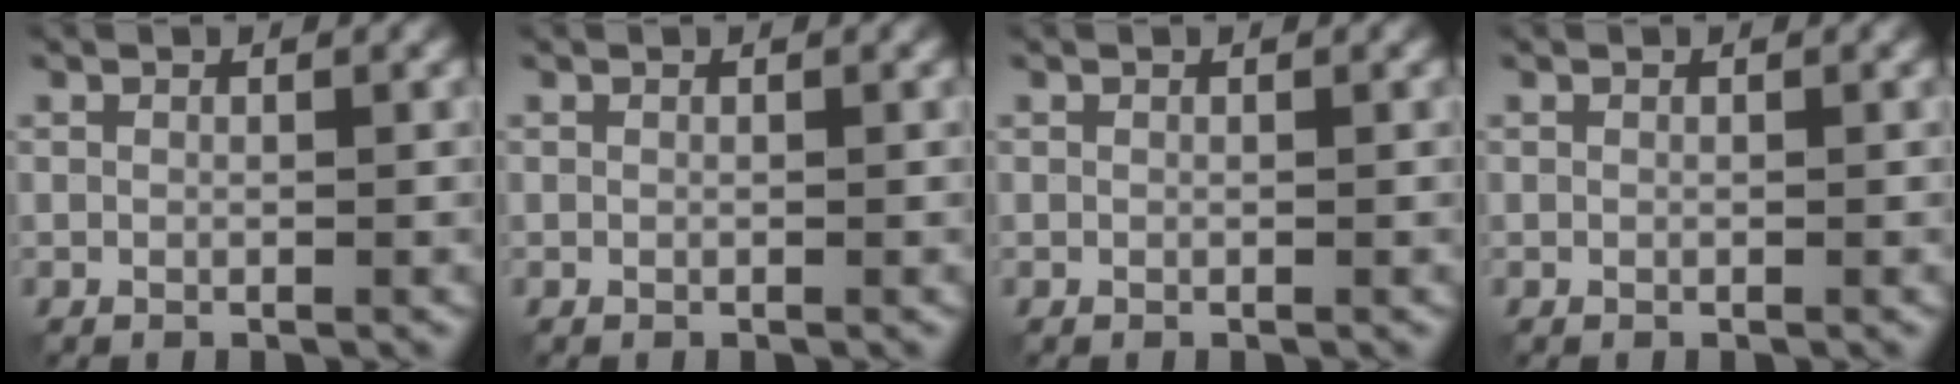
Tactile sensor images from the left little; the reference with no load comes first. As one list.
[{"total": 0.0}, {"total": 0.0}, {"total": 0.0}]